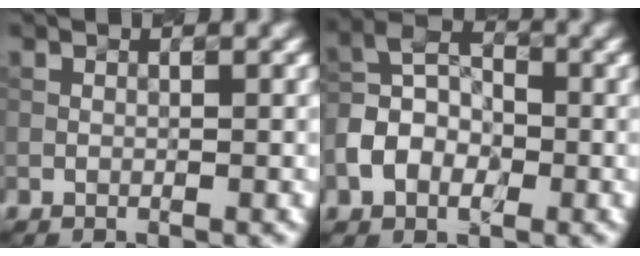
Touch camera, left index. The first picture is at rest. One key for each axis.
{"total": 4.8, "fx": -1.8, "fy": 3.4, "fz": 2.9, "tx": -0.059, "ty": 0.009, "tz": -0.040}